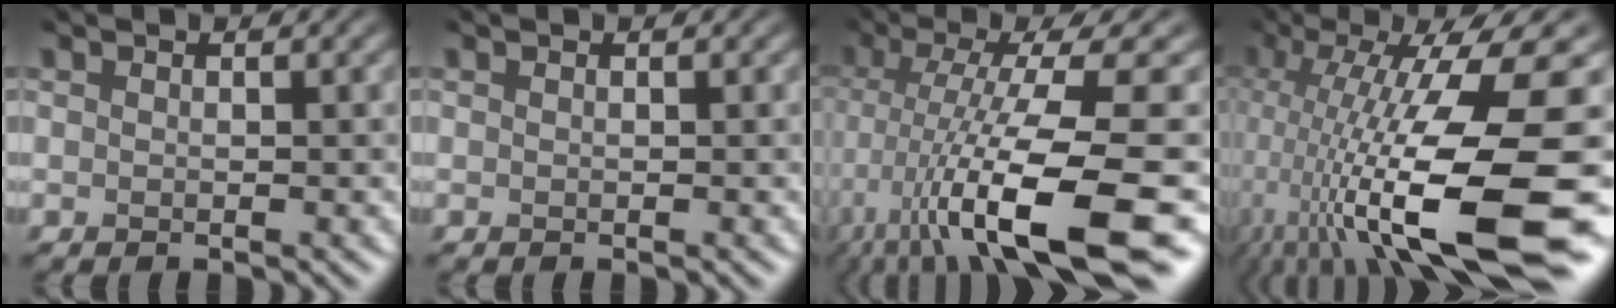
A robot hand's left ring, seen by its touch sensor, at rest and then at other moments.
{"total": 0.0}
{"total": 14.6, "force": [-5.9, 3.3, 12.9], "torque": [-0.222, -0.022, -0.080]}
{"total": 16.0, "force": [-3.6, 4.2, 14.9], "torque": [-0.275, -0.014, -0.043]}